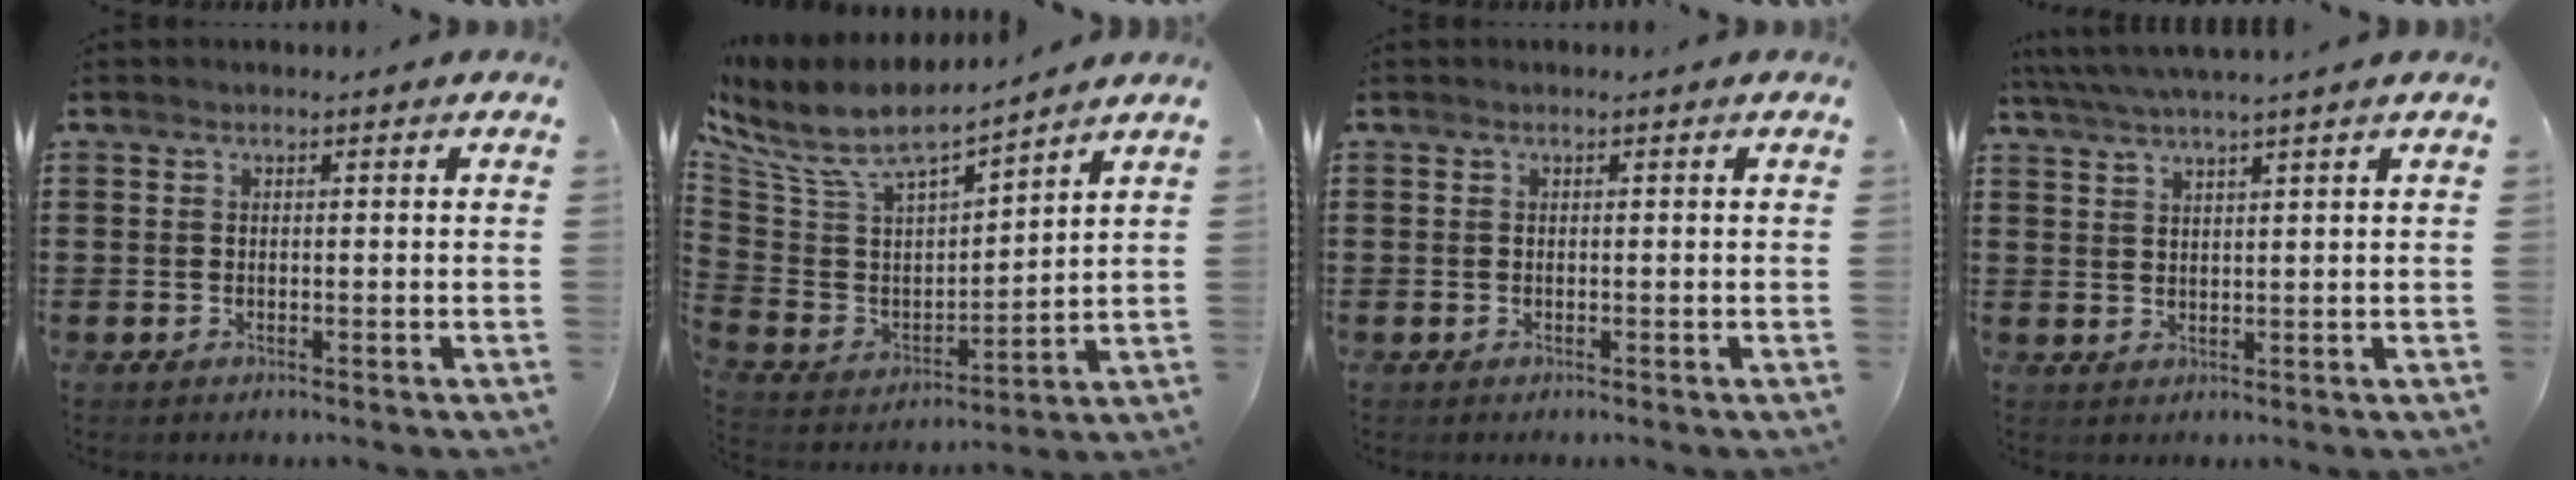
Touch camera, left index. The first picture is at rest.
{"total": 9.5, "force": [7.5, 2.7, 5.1], "torque": [-0.131, -0.043, 0.128]}
{"total": 0.0}
{"total": 3.1, "force": [2.5, -0.6, 1.6], "torque": [-0.039, -0.008, 0.044]}